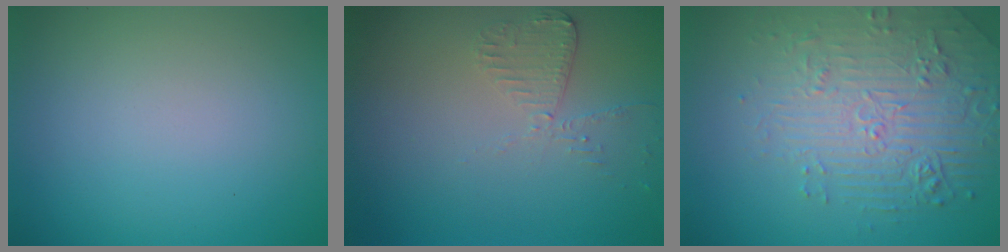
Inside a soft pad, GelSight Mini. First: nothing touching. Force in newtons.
{"total": 2.0, "press": 2.0, "slide": 0.3}
{"total": 4.4, "press": 4.1, "slide": 1.5}